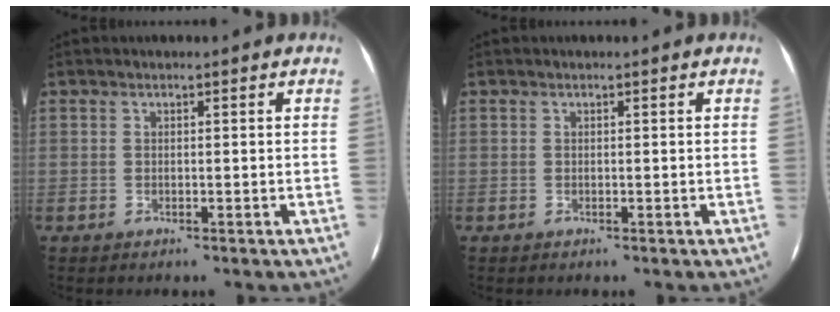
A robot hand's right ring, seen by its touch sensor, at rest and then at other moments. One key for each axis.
{"total": 0.0}